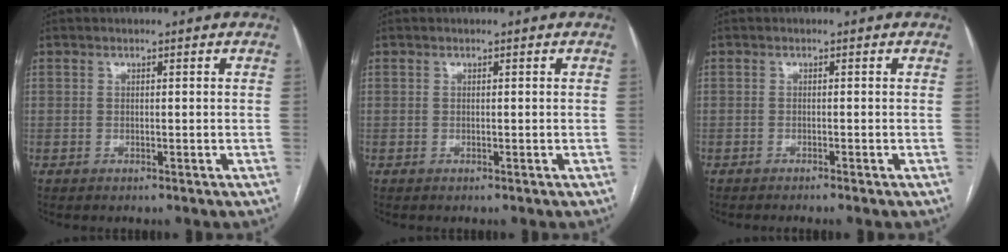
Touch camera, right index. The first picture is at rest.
{"total": 0.0}
{"total": 1.1, "force": [-0.9, -0.3, 0.5], "torque": [-0.005, 0.003, -0.015]}